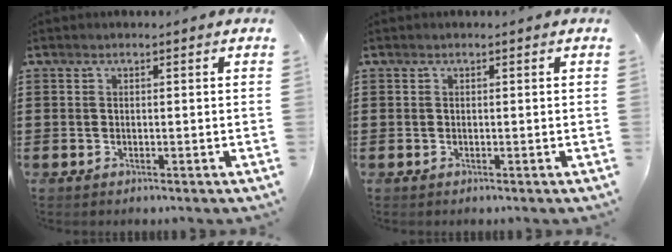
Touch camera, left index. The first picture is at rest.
{"total": 0.0}